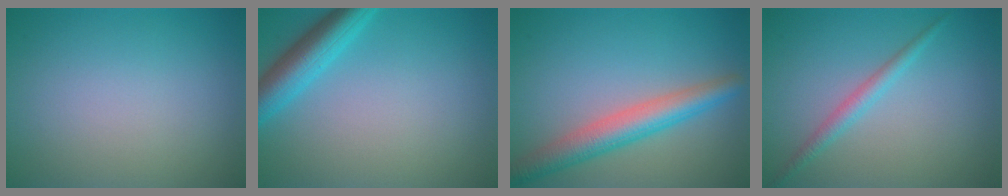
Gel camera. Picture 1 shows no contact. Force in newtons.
{"total": 4.5, "press": 4.5, "slide": 0.2}
{"total": 4.8, "press": 4.8, "slide": 0.2}
{"total": 1.8, "press": 1.8, "slide": 0.0}